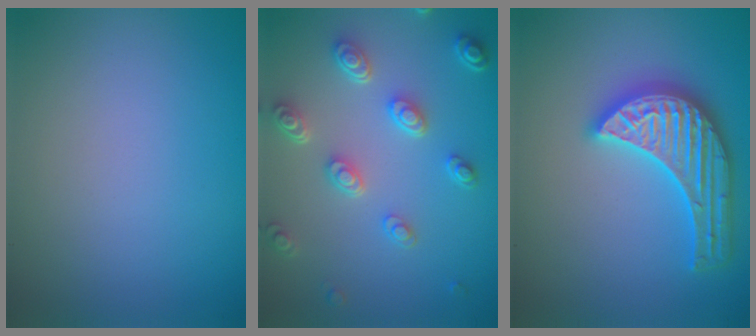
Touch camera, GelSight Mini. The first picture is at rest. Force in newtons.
{"total": 4.6, "press": 3.5, "slide": 3.0}
{"total": 5.5, "press": 5.5, "slide": 0.6}